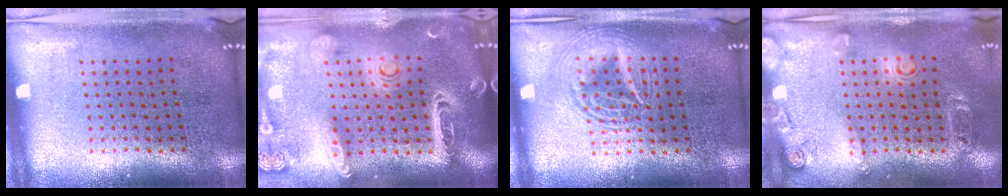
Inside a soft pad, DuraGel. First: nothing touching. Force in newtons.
{"total": 3.0, "press": 2.5, "slide": 1.6}
{"total": 2.6, "press": 2.5, "slide": 0.3}
{"total": 1.8, "press": 1.2, "slide": 1.3}